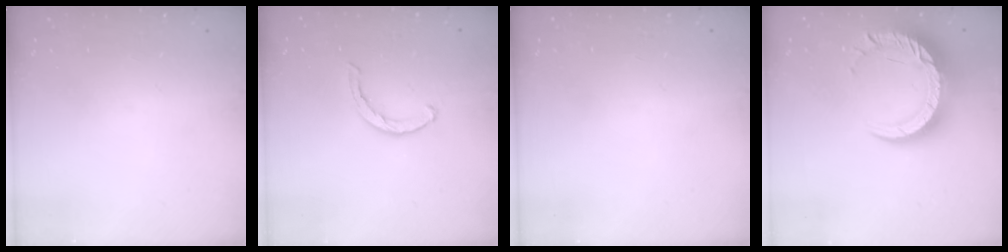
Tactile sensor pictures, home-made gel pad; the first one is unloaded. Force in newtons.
{"total": 2.1, "press": 2.1, "slide": 0.3}
{"total": 2.6, "press": 2.6, "slide": 0.2}
{"total": 15.7, "press": 15.6, "slide": 1.4}